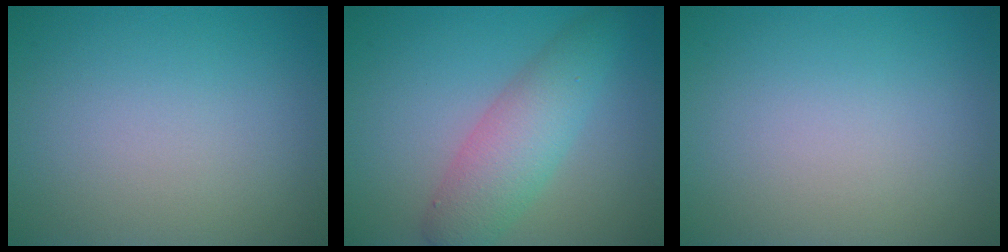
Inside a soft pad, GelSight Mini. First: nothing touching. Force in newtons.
{"total": 4.9, "press": 4.9, "slide": 0.1}
{"total": 0.0}